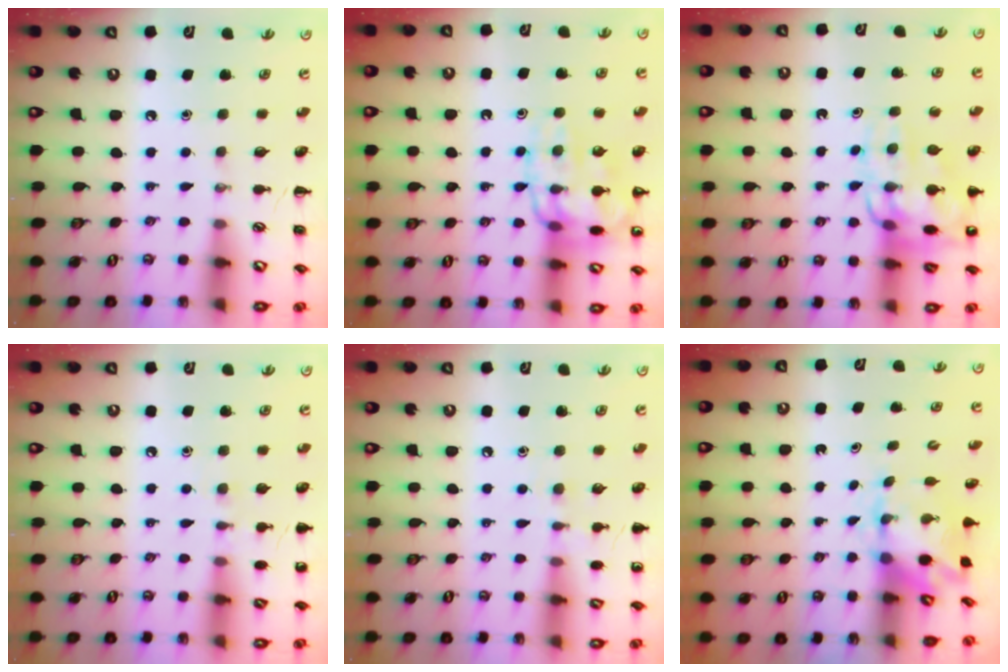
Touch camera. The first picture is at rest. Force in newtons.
{"total": 15.8, "press": 15.7, "slide": 0.6}
{"total": 13.9, "press": 13.8, "slide": 1.8}
{"total": 4.8, "press": 4.5, "slide": 1.5}
{"total": 5.5, "press": 5.2, "slide": 1.8}
{"total": 2.5, "press": 2.3, "slide": 1.0}